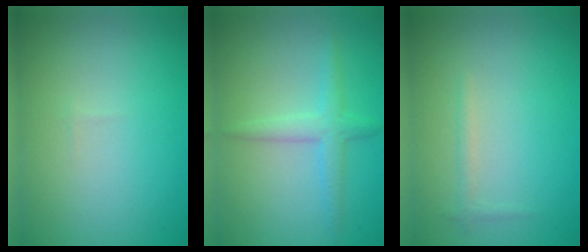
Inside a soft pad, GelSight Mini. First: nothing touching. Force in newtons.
{"total": 2.5, "press": 2.5, "slide": 0.1}
{"total": 0.9, "press": 0.9, "slide": 0.1}